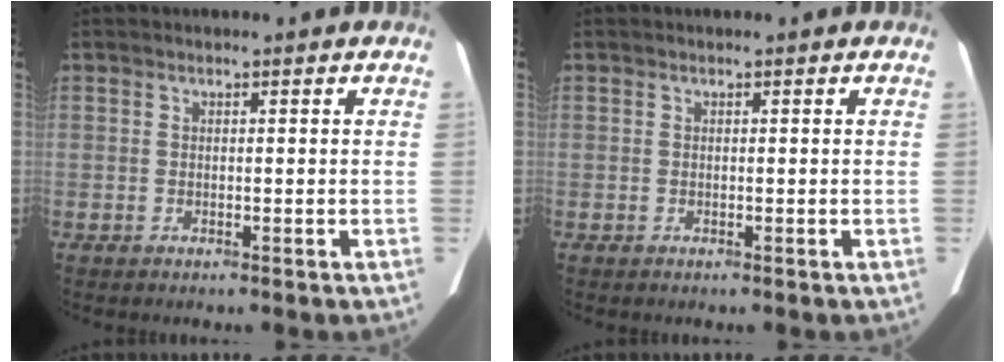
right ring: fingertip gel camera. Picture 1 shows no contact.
{"total": 0.0}